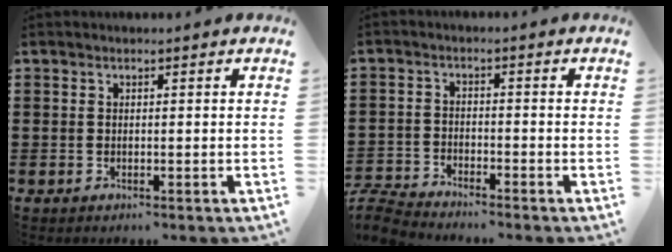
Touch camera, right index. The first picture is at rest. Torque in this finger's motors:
{"motor_torque": [-2.14, 0.00, -0.50, -0.21]}